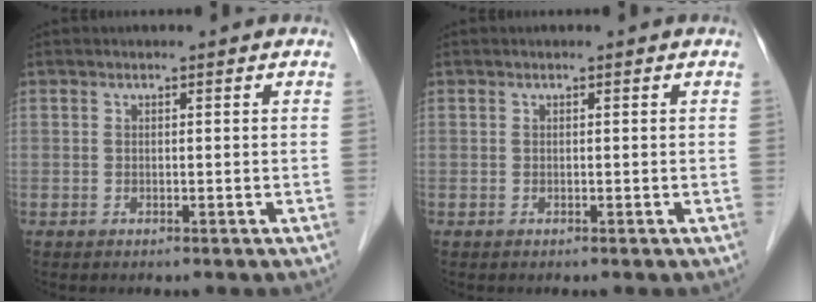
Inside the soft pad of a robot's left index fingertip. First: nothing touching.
{"total": 0.0}